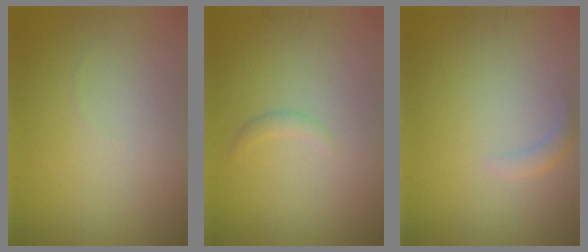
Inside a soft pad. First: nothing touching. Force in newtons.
{"total": 0.8, "press": 0.8, "slide": 0.1}
{"total": 1.1, "press": 1.1, "slide": 0.0}